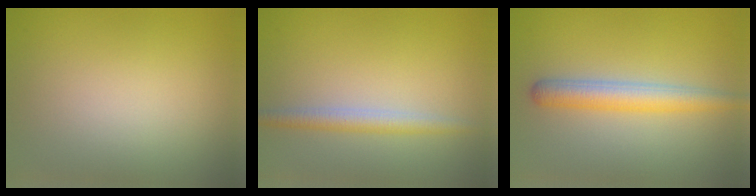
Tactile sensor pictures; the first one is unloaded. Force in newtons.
{"total": 2.4, "press": 2.4, "slide": 0.1}
{"total": 3.8, "press": 3.8, "slide": 0.2}